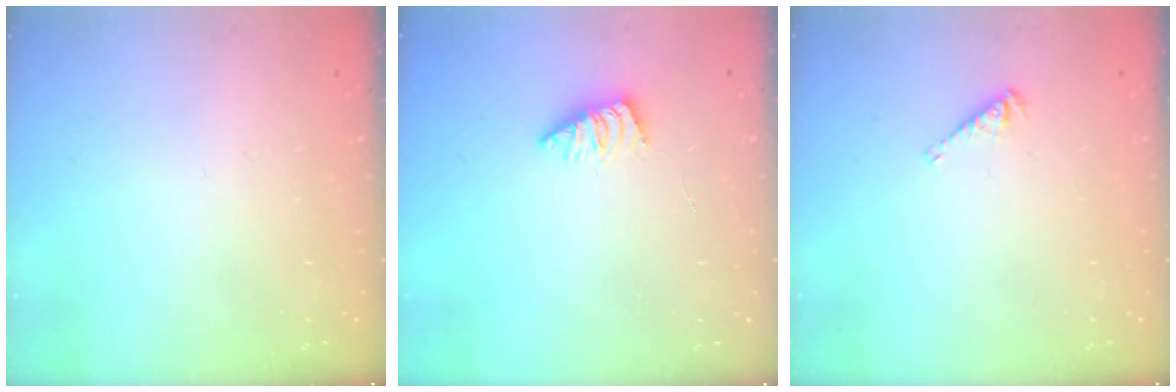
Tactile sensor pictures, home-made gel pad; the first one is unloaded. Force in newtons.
{"total": 1.5, "press": 1.4, "slide": 0.4}
{"total": 3.9, "press": 3.9, "slide": 0.1}